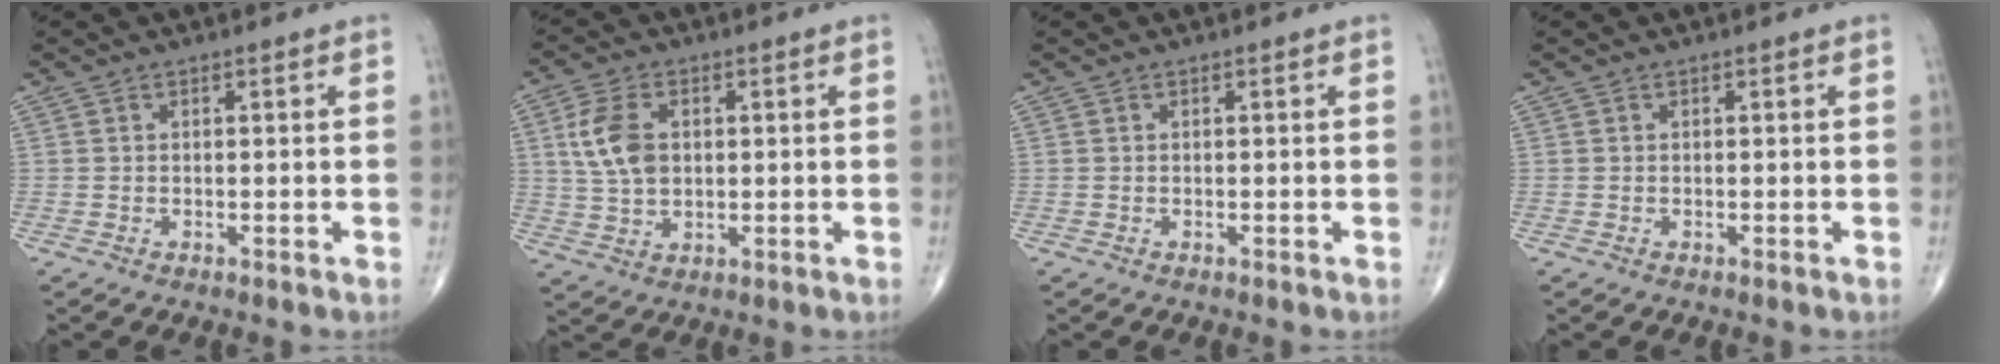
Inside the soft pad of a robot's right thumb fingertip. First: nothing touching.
{"total": 8.6, "force": [1.8, 5.6, 6.3], "torque": [-0.122, 0.001, 0.037]}
{"total": 0.0}
{"total": 0.0}